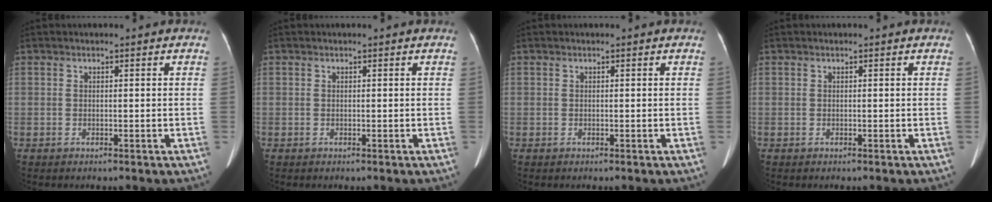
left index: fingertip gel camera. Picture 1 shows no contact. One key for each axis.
{"total": 0.0}
{"total": 0.0}
{"total": 0.0}